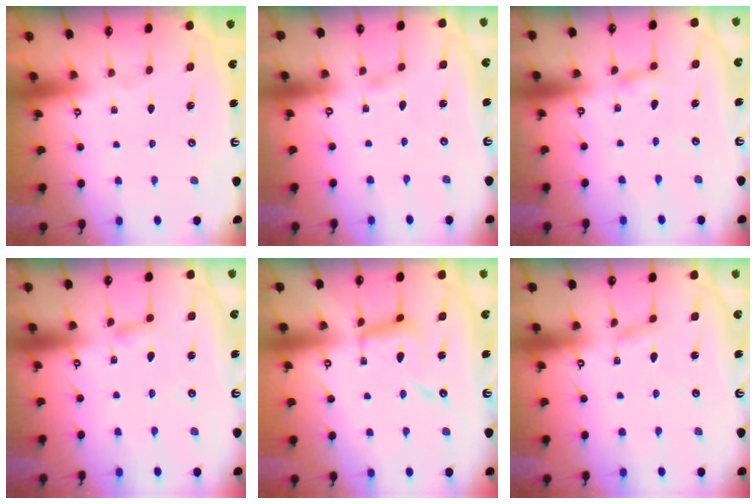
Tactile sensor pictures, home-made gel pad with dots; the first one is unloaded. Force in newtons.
{"total": 1.1, "press": 1.1, "slide": 0.1}
{"total": 2.7, "press": 2.7, "slide": 0.1}
{"total": 2.8, "press": 2.8, "slide": 0.3}
{"total": 11.6, "press": 11.6, "slide": 1.0}
{"total": 1.9, "press": 1.9, "slide": 0.1}